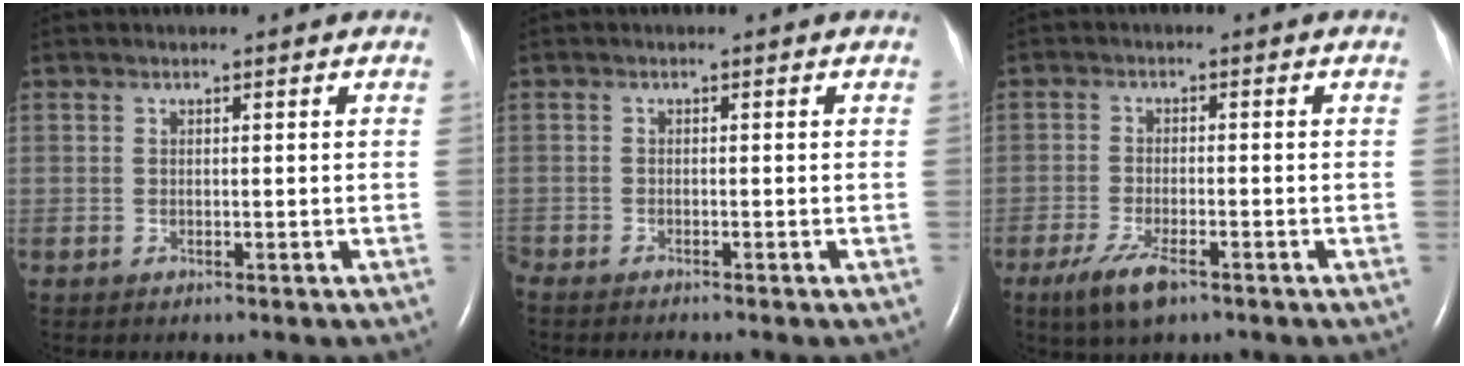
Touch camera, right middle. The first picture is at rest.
{"total": 2.8, "force": [-2.6, -0.1, 1.0], "torque": [-0.016, -0.005, -0.042]}
{"total": 5.4, "force": [-3.4, 1.4, 4.0], "torque": [-0.089, -0.011, -0.057]}